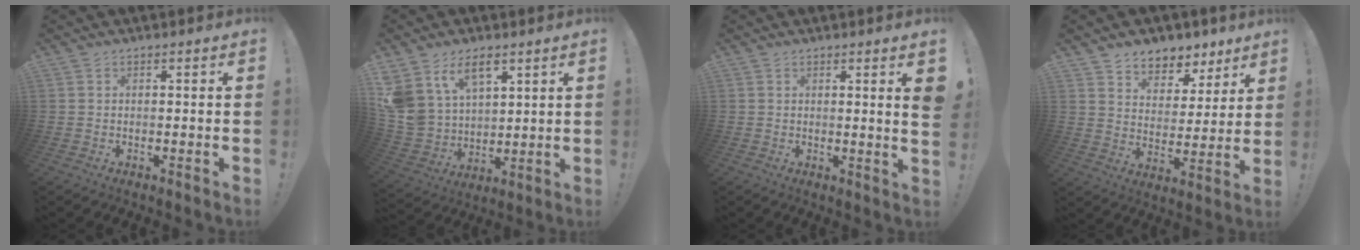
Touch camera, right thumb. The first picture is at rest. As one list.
[{"total": 13.4, "force": [8.0, 8.4, 6.7], "torque": [-0.137, -0.051, 0.156]}, {"total": 3.9, "force": [1.3, -0.3, 3.7], "torque": [-0.046, -0.019, 0.018]}, {"total": 7.4, "force": [5.4, 4.9, 1.2], "torque": [-0.009, -0.050, 0.104]}]